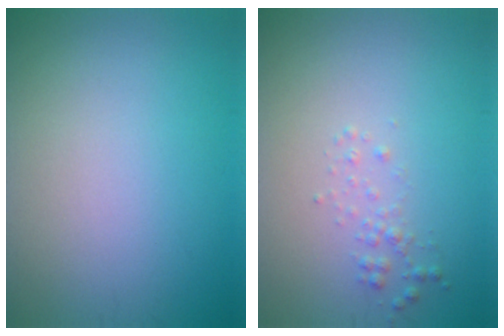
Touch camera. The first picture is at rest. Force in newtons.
{"total": 1.1, "press": 1.1, "slide": 0.0}